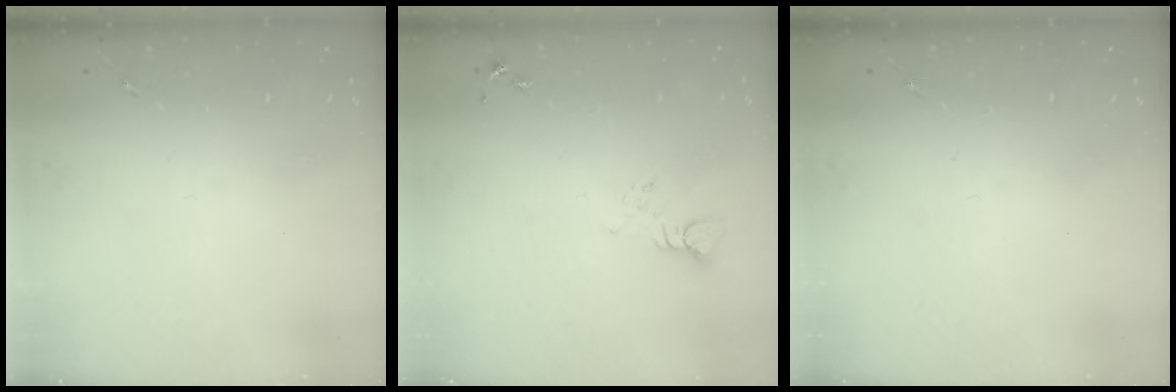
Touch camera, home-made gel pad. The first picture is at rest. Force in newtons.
{"total": 3.8, "press": 3.7, "slide": 0.4}
{"total": 0.0}